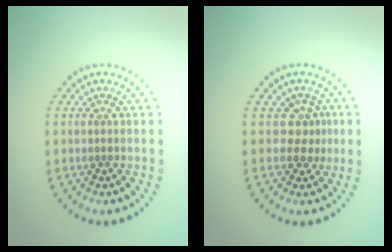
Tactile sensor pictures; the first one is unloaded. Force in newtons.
{"total": 2.1, "press": 1.4, "slide": 1.6}